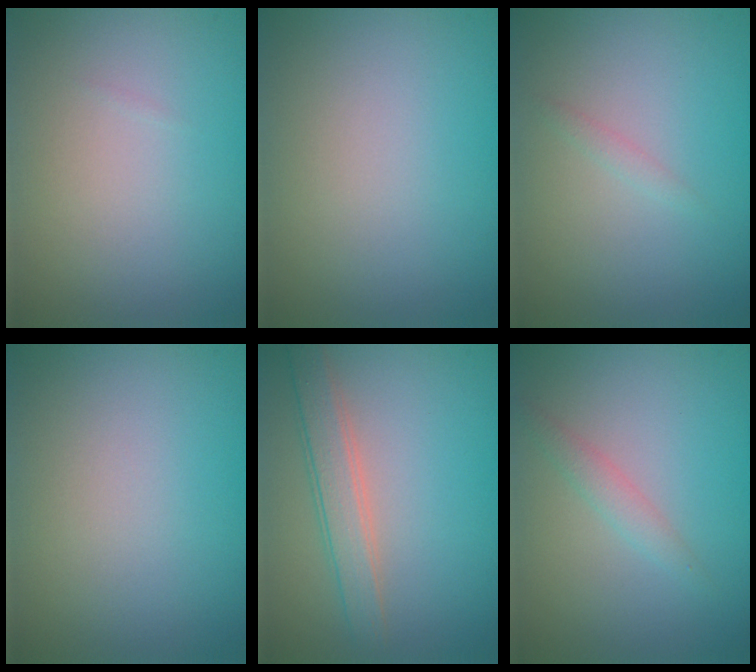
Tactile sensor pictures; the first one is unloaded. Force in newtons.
{"total": 0.0}
{"total": 0.7, "press": 0.7, "slide": 0.0}
{"total": 0.0}
{"total": 2.9, "press": 2.9, "slide": 0.2}
{"total": 1.4, "press": 1.4, "slide": 0.1}